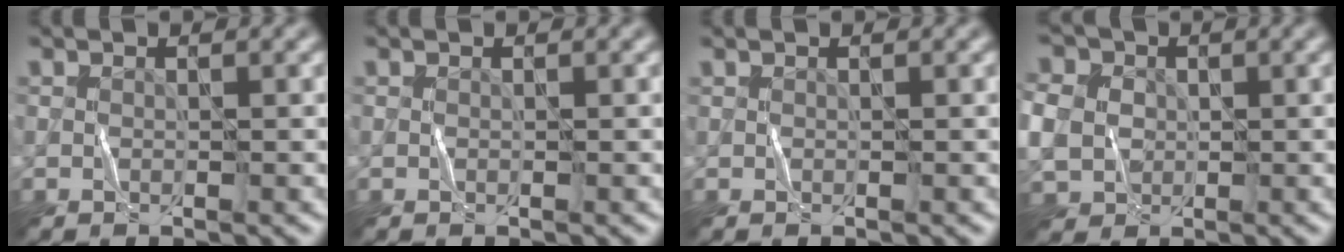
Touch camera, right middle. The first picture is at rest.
{"total": 0.0}
{"total": 0.0}
{"total": 6.9, "force": [0.4, 5.8, 3.7], "torque": [-0.092, 0.013, -0.009]}